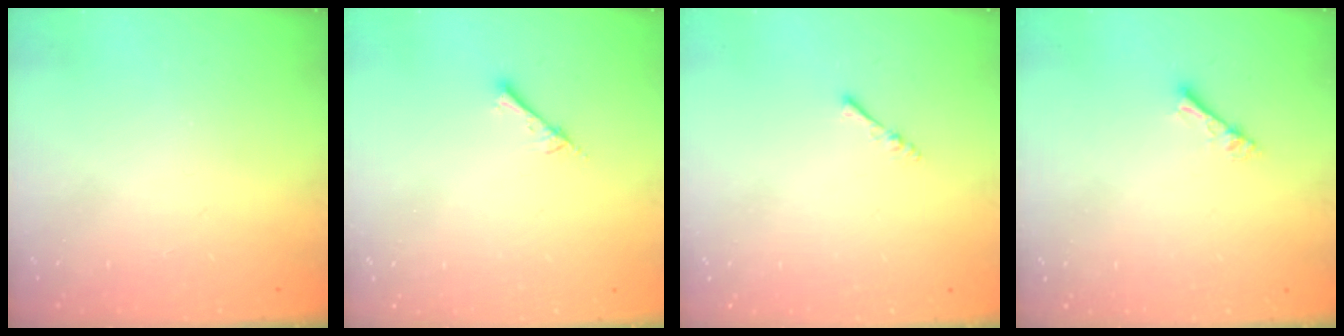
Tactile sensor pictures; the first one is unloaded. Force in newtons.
{"total": 2.4, "press": 2.4, "slide": 0.2}
{"total": 2.4, "press": 2.3, "slide": 0.5}
{"total": 2.3, "press": 2.3, "slide": 0.3}